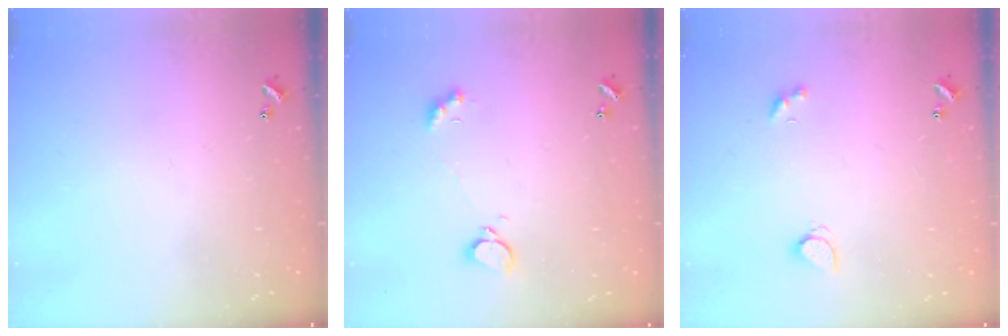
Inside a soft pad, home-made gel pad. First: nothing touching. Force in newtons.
{"total": 2.5, "press": 2.4, "slide": 0.5}
{"total": 2.1, "press": 2.0, "slide": 0.4}